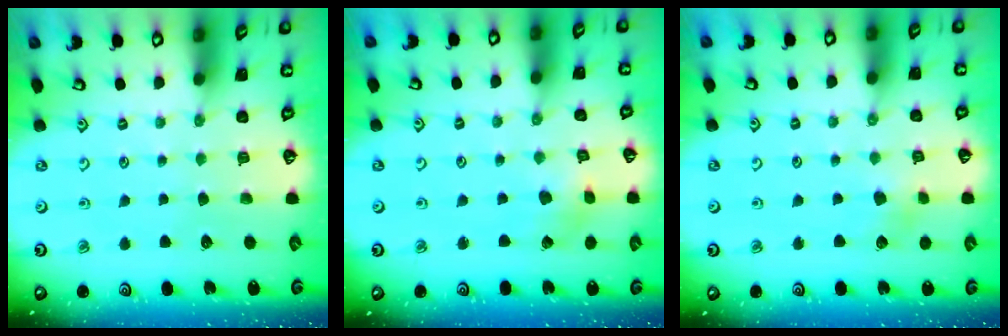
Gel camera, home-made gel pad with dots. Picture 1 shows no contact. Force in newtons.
{"total": 2.4, "press": 2.3, "slide": 0.5}
{"total": 4.0, "press": 4.0, "slide": 0.5}